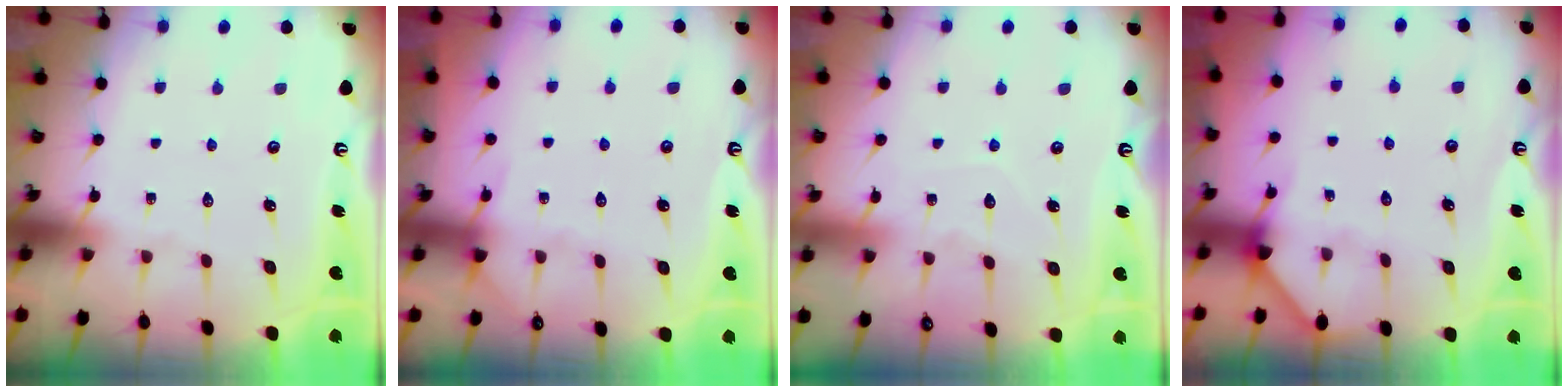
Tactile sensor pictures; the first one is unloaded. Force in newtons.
{"total": 2.2, "press": 2.2, "slide": 0.2}
{"total": 5.0, "press": 4.9, "slide": 0.6}
{"total": 4.1, "press": 4.0, "slide": 0.4}